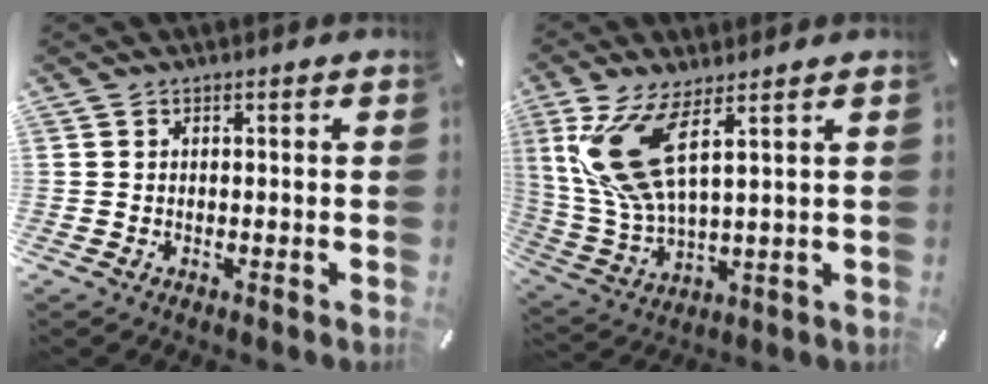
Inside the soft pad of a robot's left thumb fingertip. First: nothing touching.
{"total": 13.7, "force": [6.3, 4.8, 11.2], "torque": [-0.267, -0.022, 0.112]}